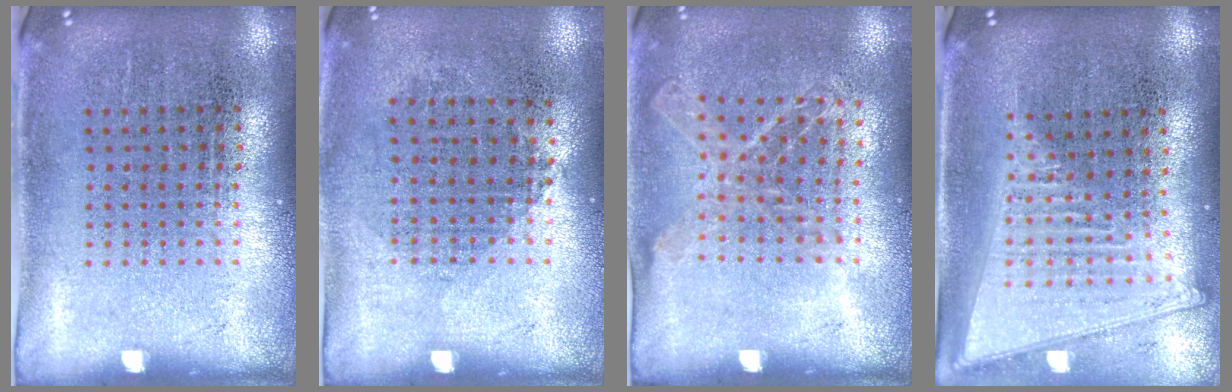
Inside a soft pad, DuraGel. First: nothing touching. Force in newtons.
{"total": 0.9, "press": 0.8, "slide": 0.4}
{"total": 1.1, "press": 1.1, "slide": 0.3}
{"total": 2.0, "press": 1.7, "slide": 1.0}